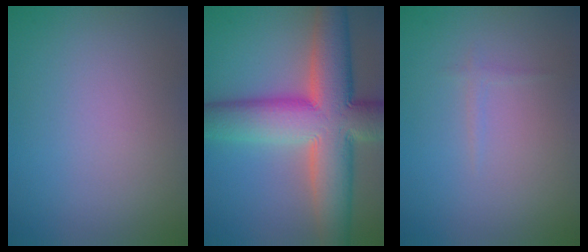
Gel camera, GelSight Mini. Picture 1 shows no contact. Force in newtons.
{"total": 12.9, "press": 12.8, "slide": 0.7}
{"total": 0.6, "press": 0.6, "slide": 0.0}